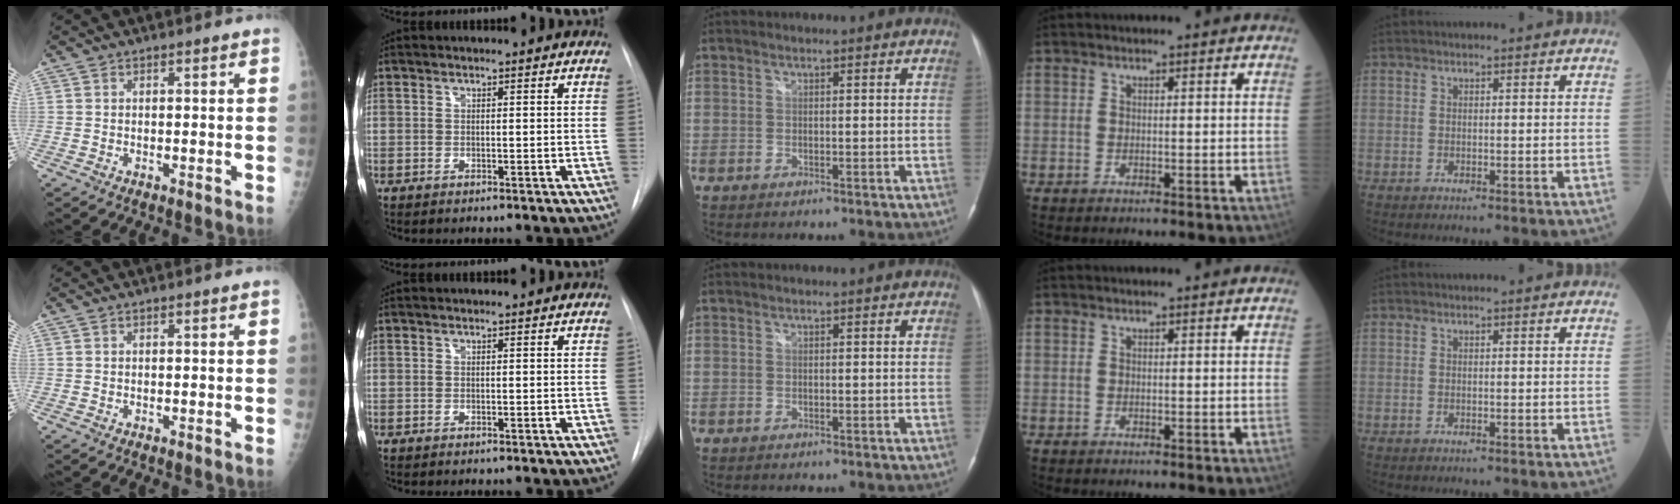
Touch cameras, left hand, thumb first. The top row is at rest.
{}